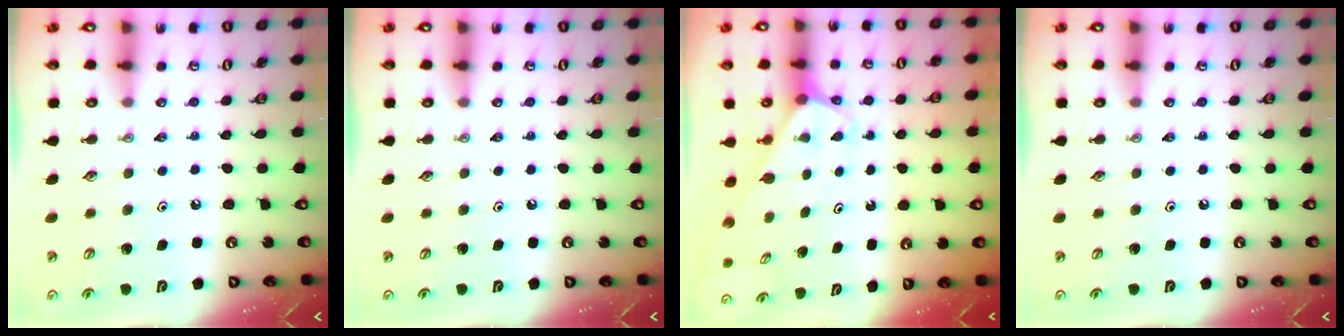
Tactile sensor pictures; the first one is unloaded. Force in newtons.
{"total": 0.0}
{"total": 2.5, "press": 2.5, "slide": 0.2}
{"total": 0.0}